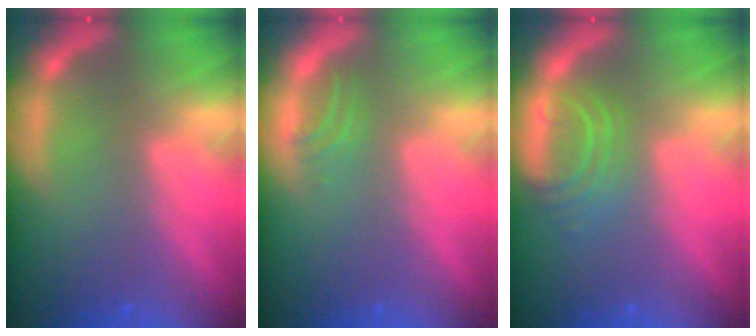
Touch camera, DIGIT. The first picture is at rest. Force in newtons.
{"total": 1.5}
{"total": 4.0}